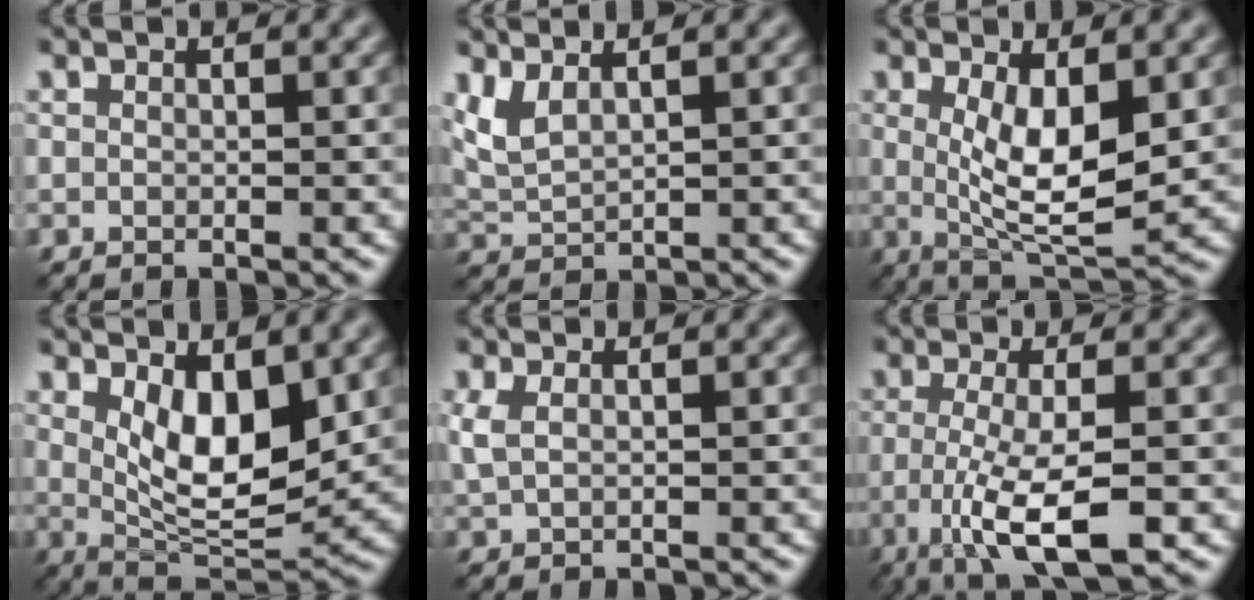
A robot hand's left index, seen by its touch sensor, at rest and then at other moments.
{"total": 2.7, "force": [1.6, 0.8, 2.0], "torque": [-0.056, 0.005, 0.041]}
{"total": 6.4, "force": [0.6, 2.1, 6.1], "torque": [-0.113, -0.013, 0.017]}
{"total": 6.6, "force": [1.7, 2.9, 5.7], "torque": [-0.100, -0.018, 0.036]}
{"total": 1.7, "force": [0.6, 0.6, 1.4], "torque": [-0.037, 0.004, 0.013]}
{"total": 6.8, "force": [-2.1, 1.7, 6.2], "torque": [-0.117, -0.008, -0.040]}